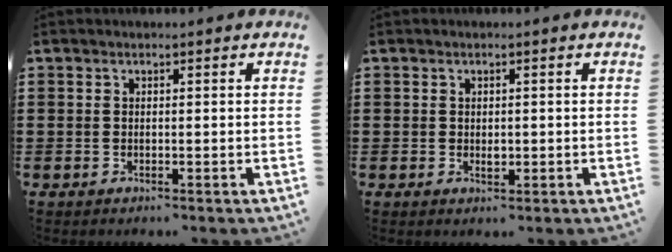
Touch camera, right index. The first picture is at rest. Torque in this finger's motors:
{"motor_torque": [0.60, 0.44, 0.01, 0.00]}